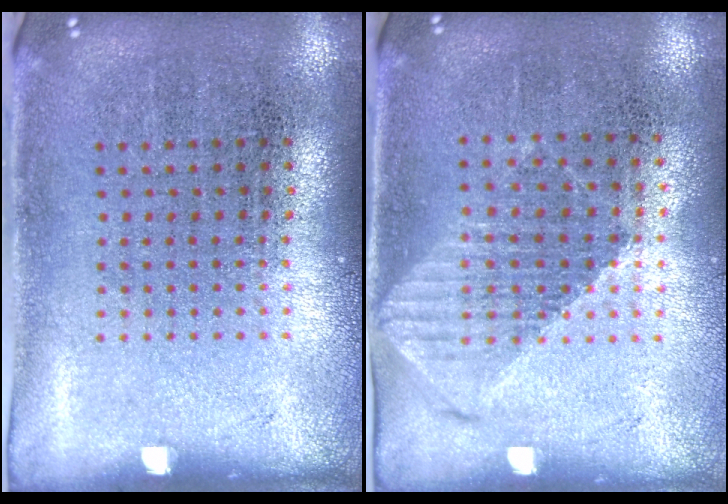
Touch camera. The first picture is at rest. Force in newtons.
{"total": 1.2, "press": 1.1, "slide": 0.5}